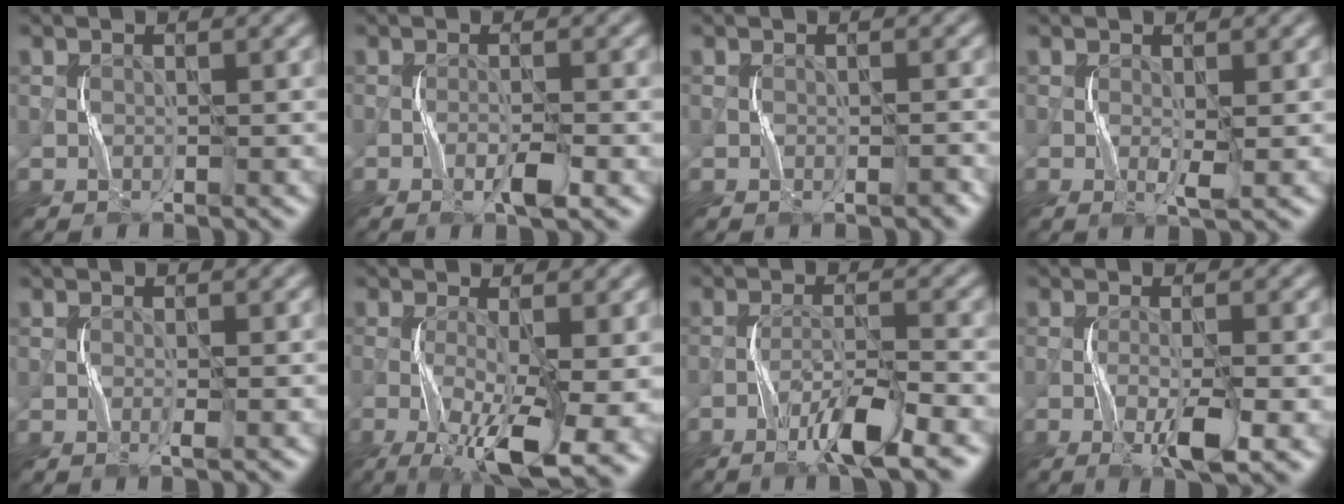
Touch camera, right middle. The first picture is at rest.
{"total": 2.1, "force": [-1.1, 0.1, 1.8], "torque": [-0.033, 0.003, -0.022]}
{"total": 1.2, "force": [-0.5, 0.5, 1.0], "torque": [-0.014, 0.000, -0.007]}
{"total": 1.5, "force": [0.0, 0.3, 1.5], "torque": [-0.030, -0.003, 0.001]}
{"total": 0.8, "force": [-0.1, 0.0, 0.8], "torque": [-0.014, -0.002, -0.003]}
{"total": 10.8, "force": [-4.1, 2.9, 9.5], "torque": [-0.172, -0.010, -0.066]}
{"total": 4.8, "force": [-3.1, 0.4, 3.6], "torque": [-0.068, 0.005, -0.059]}
{"total": 4.3, "force": [-1.8, 0.5, 3.9], "torque": [-0.072, -0.003, -0.032]}